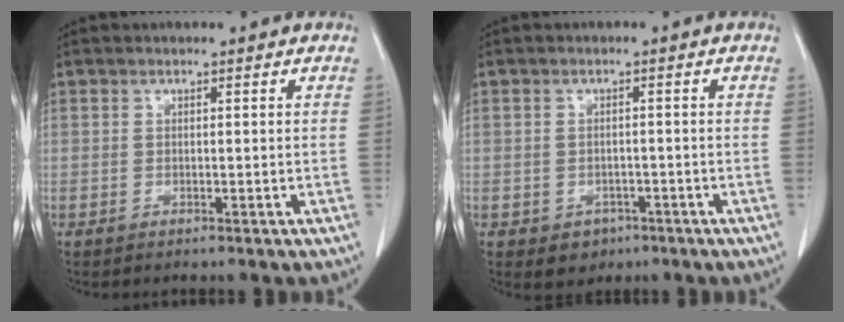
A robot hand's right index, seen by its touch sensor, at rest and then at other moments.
{"total": 3.0, "force": [-1.4, 2.4, 0.9], "torque": [-0.008, 0.006, -0.011]}